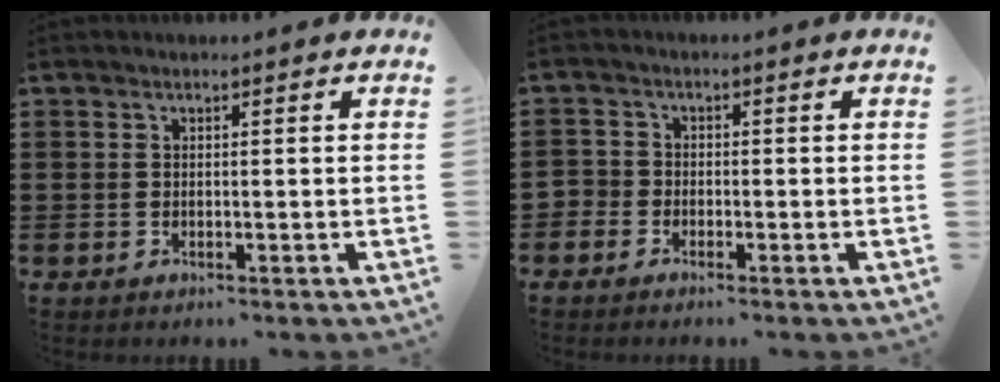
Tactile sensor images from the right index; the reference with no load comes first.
{"total": 1.7, "force": [-1.5, 0.9, 0.0], "torque": [-0.006, 0.001, -0.033]}